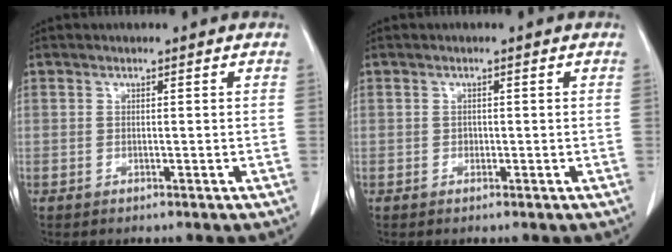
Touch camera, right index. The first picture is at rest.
{"total": 0.6, "force": [-0.1, 0.5, 0.2], "torque": [0.001, 0.003, -0.004]}